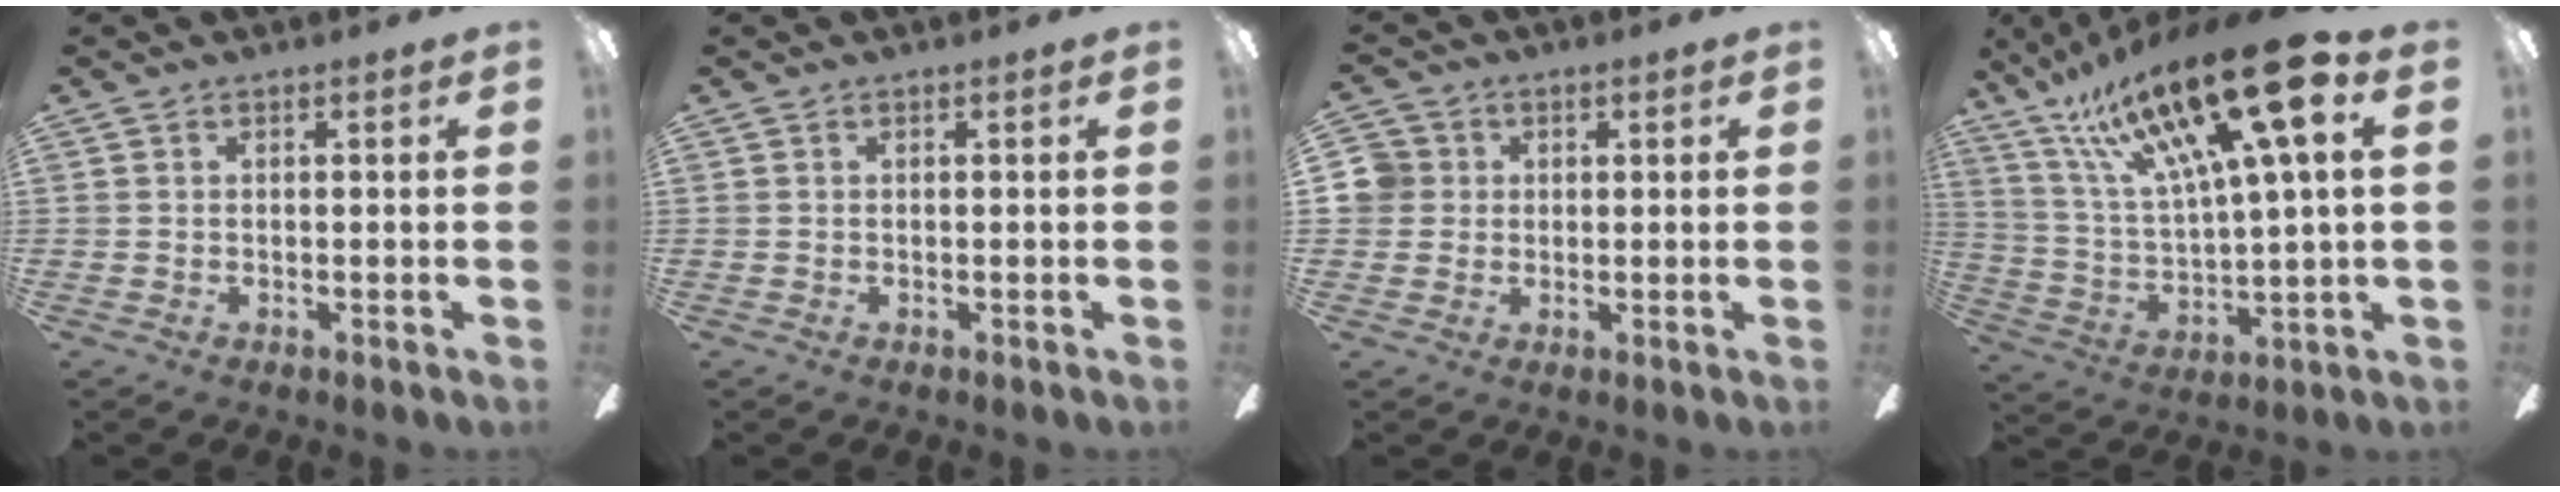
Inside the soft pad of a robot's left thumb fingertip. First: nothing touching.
{"total": 0.0}
{"total": 4.7, "force": [0.8, 4.5, 1.0], "torque": [-0.015, 0.008, 0.015]}
{"total": 24.4, "force": [13.9, 5.6, 19.2], "torque": [-0.350, -0.079, 0.218]}